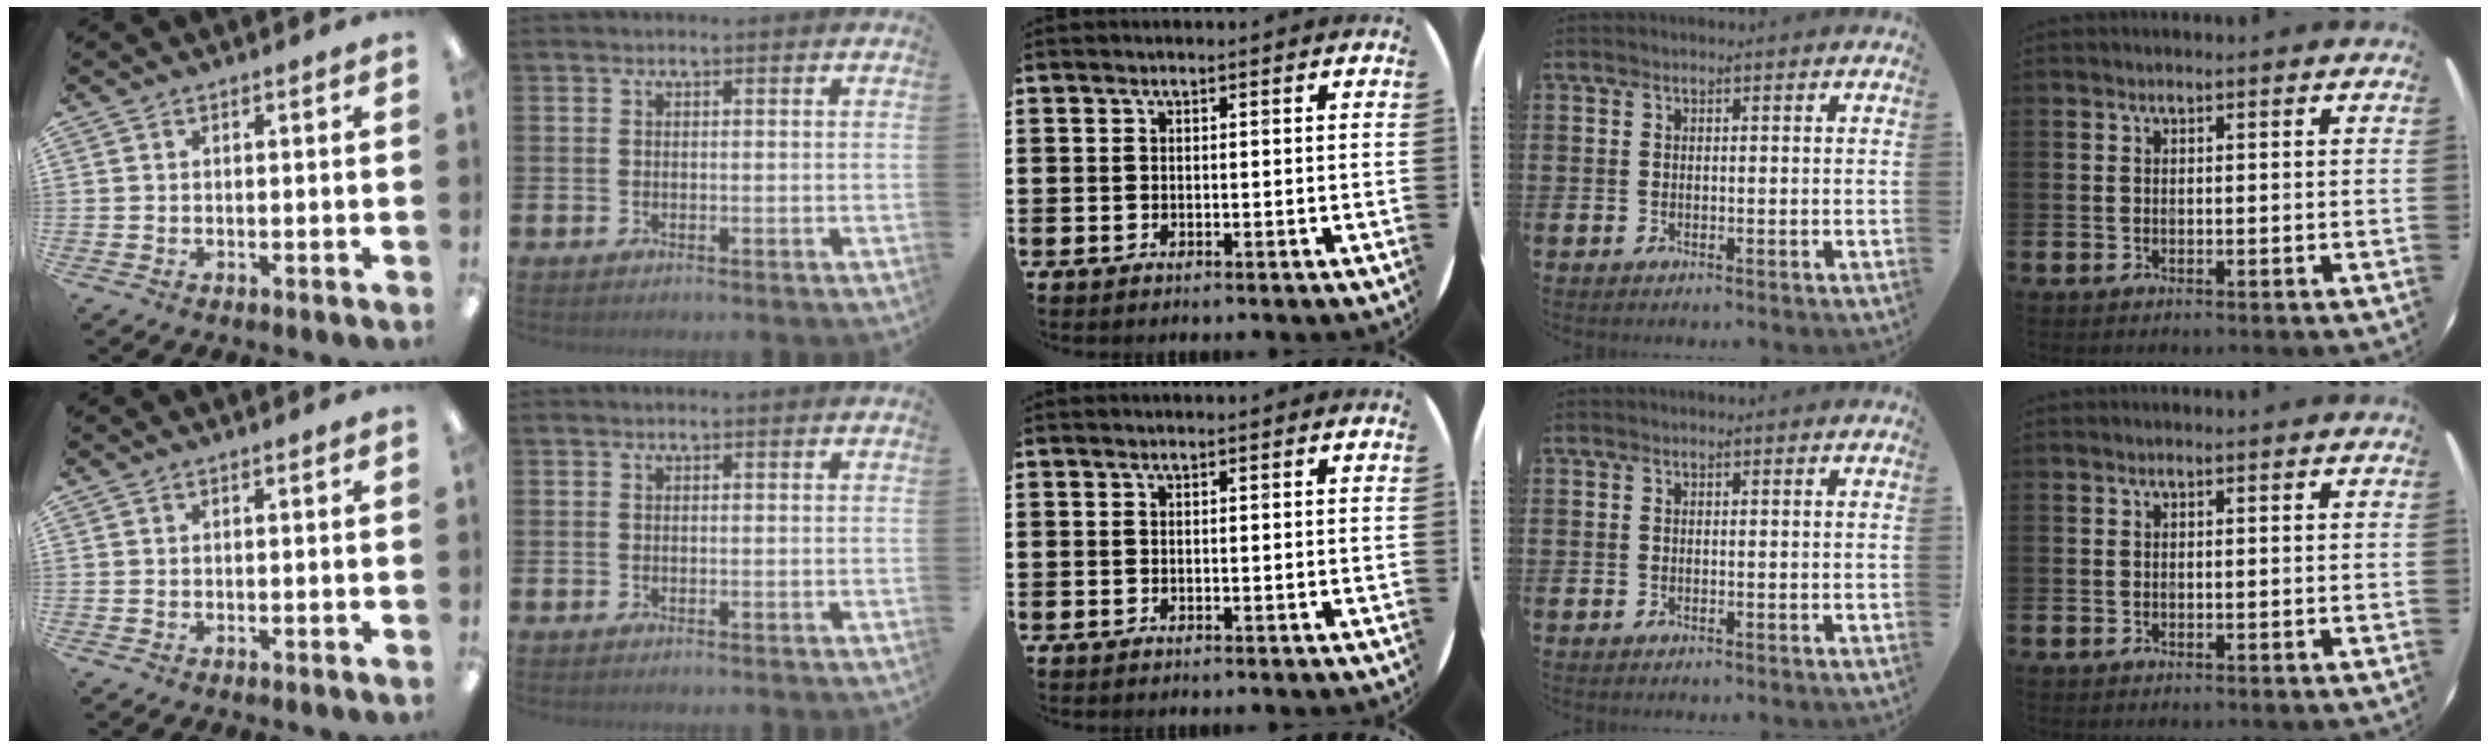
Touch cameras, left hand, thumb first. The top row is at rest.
{}